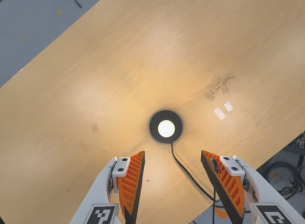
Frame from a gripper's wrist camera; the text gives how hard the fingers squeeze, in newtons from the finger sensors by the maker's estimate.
{"total": 0.0}